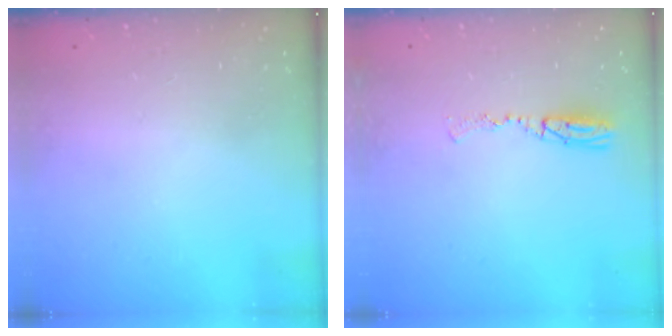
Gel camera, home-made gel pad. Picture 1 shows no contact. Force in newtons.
{"total": 5.6, "press": 5.3, "slide": 1.9}